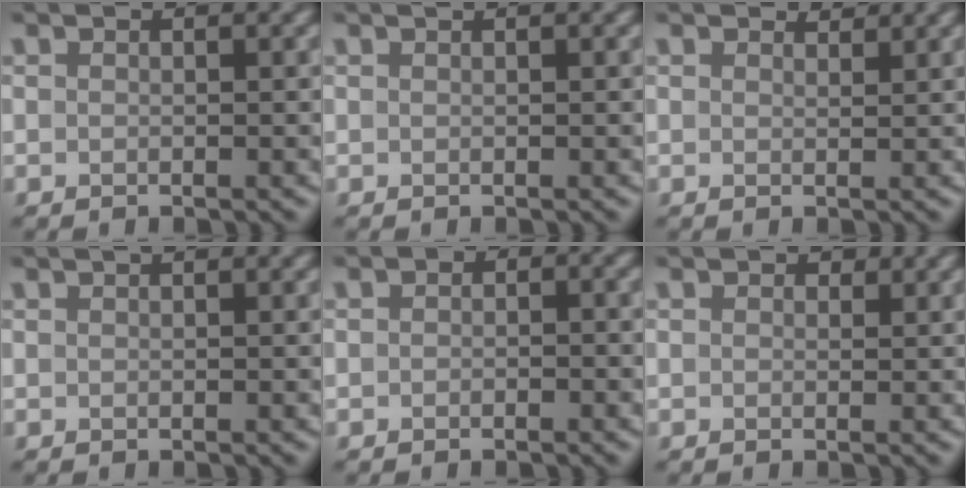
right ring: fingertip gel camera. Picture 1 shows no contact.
{"total": 0.5, "force": [0.4, 0.1, 0.3], "torque": [-0.002, 0.004, 0.006]}
{"total": 1.1, "force": [1.1, 0.2, 0.2], "torque": [-0.006, -0.002, 0.016]}
{"total": 0.7, "force": [0.5, 0.1, 0.5], "torque": [-0.007, 0.005, 0.006]}
{"total": 1.3, "force": [-0.3, 0.9, 0.8], "torque": [-0.012, -0.003, -0.007]}
{"total": 0.6, "force": [0.4, 0.5, 0.2], "torque": [0.000, -0.003, 0.002]}